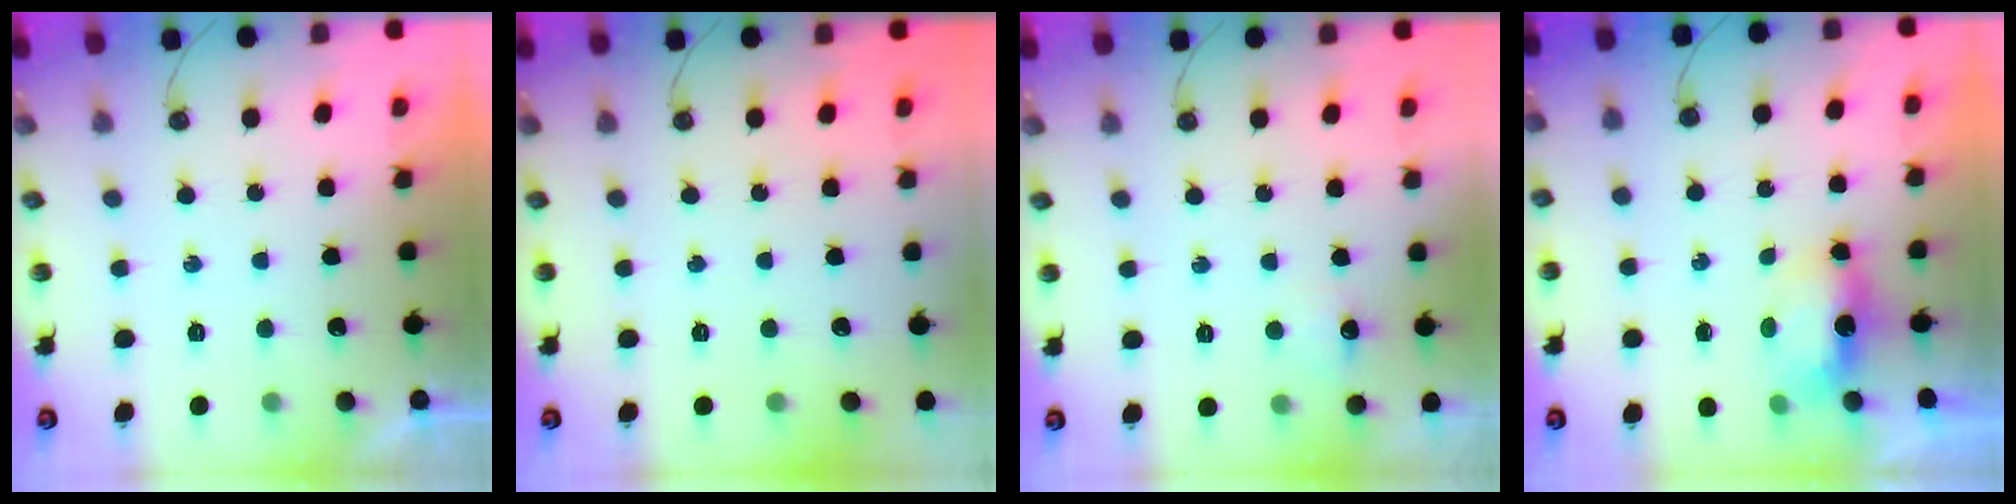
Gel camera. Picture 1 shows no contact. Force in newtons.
{"total": 0.0}
{"total": 6.0, "press": 6.0, "slide": 0.8}
{"total": 6.2, "press": 6.2, "slide": 0.6}